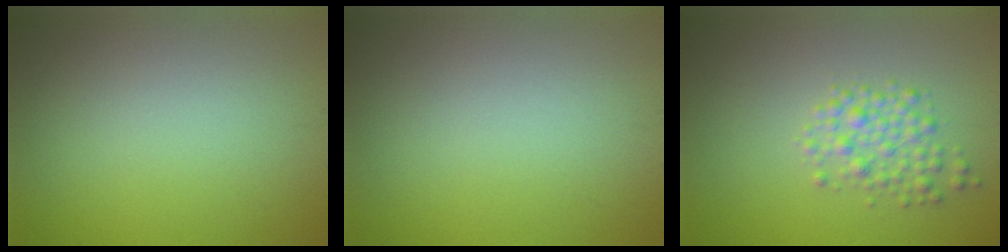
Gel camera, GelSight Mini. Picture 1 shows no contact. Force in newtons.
{"total": 0.0}
{"total": 2.6, "press": 2.6, "slide": 0.1}